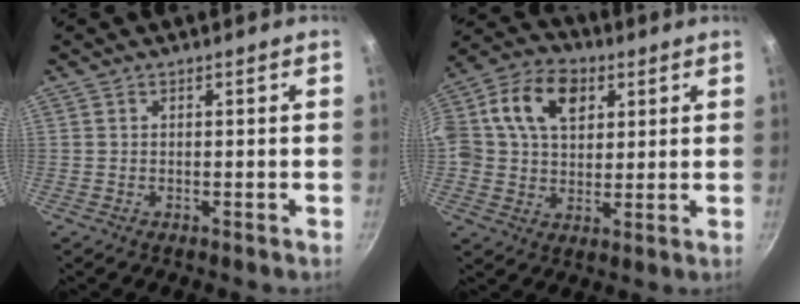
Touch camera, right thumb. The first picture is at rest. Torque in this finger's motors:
{"motor_torque": [-0.03, 2.21, 0.41, -0.30, 0.22]}